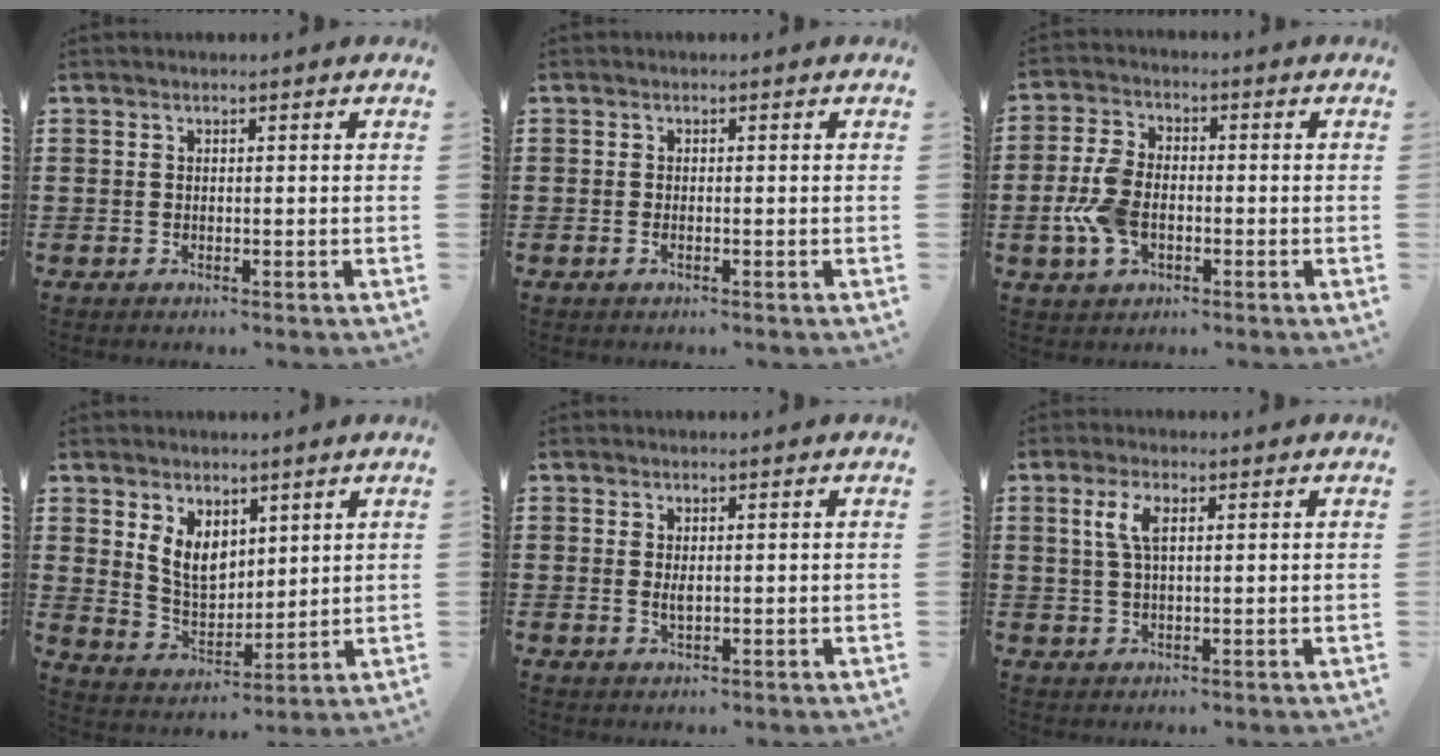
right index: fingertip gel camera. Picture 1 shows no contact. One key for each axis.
{"total": 0.7, "fx": -0.2, "fy": 0.2, "fz": 0.6, "tx": -0.013, "ty": -0.006, "tz": -0.002}
{"total": 6.9, "fx": -1.6, "fy": 4.1, "fz": 5.3, "tx": -0.133, "ty": -0.002, "tz": -0.037}
{"total": 6.6, "fx": 3.5, "fy": 4.4, "fz": 3.6, "tx": -0.078, "ty": -0.002, "tz": 0.065}
{"total": 1.7, "fx": 0.3, "fy": 0.7, "fz": 1.6, "tx": -0.031, "ty": 0.003, "tz": 0.006}
{"total": 4.3, "fx": 1.4, "fy": 1.7, "fz": 3.8, "tx": -0.088, "ty": 0.007, "tz": 0.019}